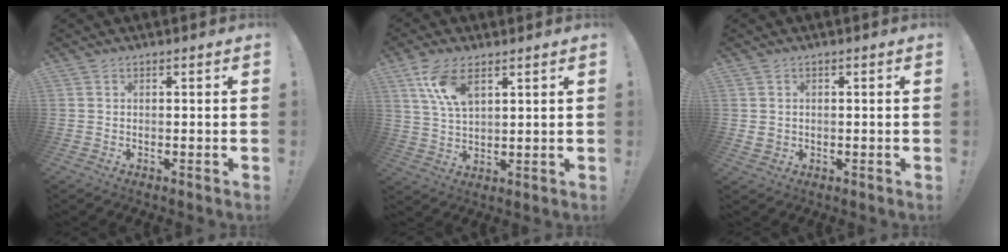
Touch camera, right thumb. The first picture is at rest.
{"total": 9.8, "force": [5.3, 4.4, 6.9], "torque": [-0.132, -0.019, 0.098]}
{"total": 2.7, "force": [0.5, 2.4, 1.1], "torque": [-0.014, 0.001, 0.011]}